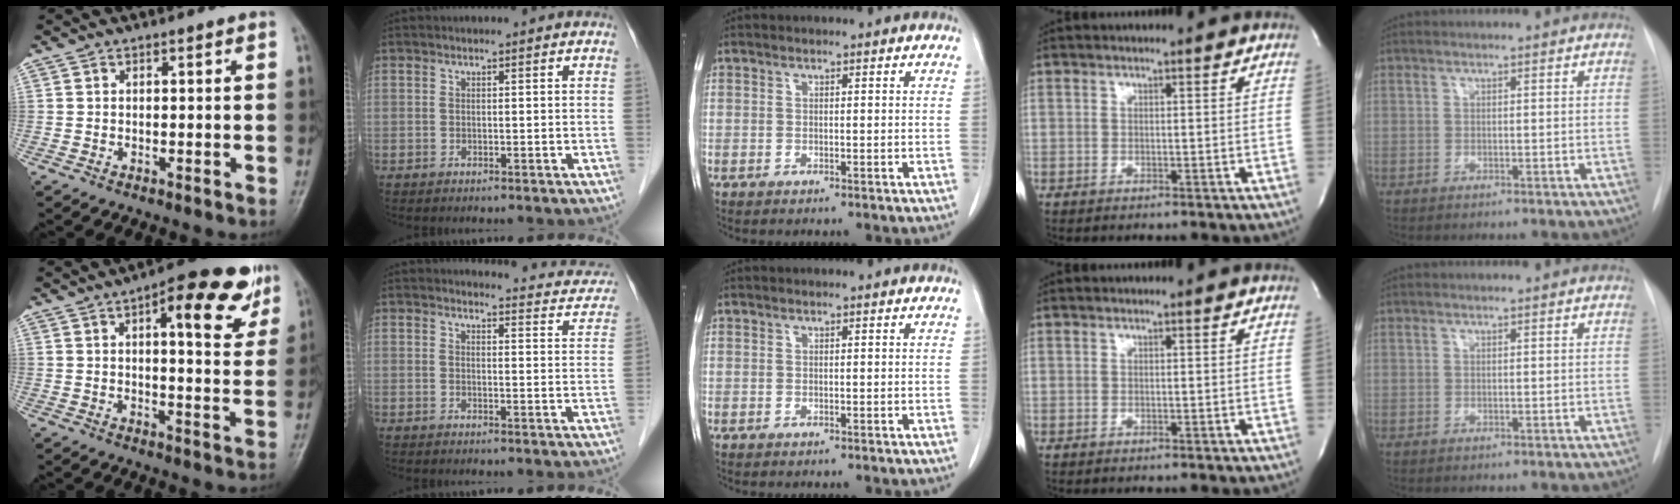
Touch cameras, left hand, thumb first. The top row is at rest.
{"thumb": {"total": 14.3, "force": [7.0, 5.1, 11.4], "torque": [-0.115, -0.016, 0.087]}, "index": {"total": 10.6, "force": [10.4, 1.6, 0.9], "torque": [0.016, -0.041, 0.091]}}